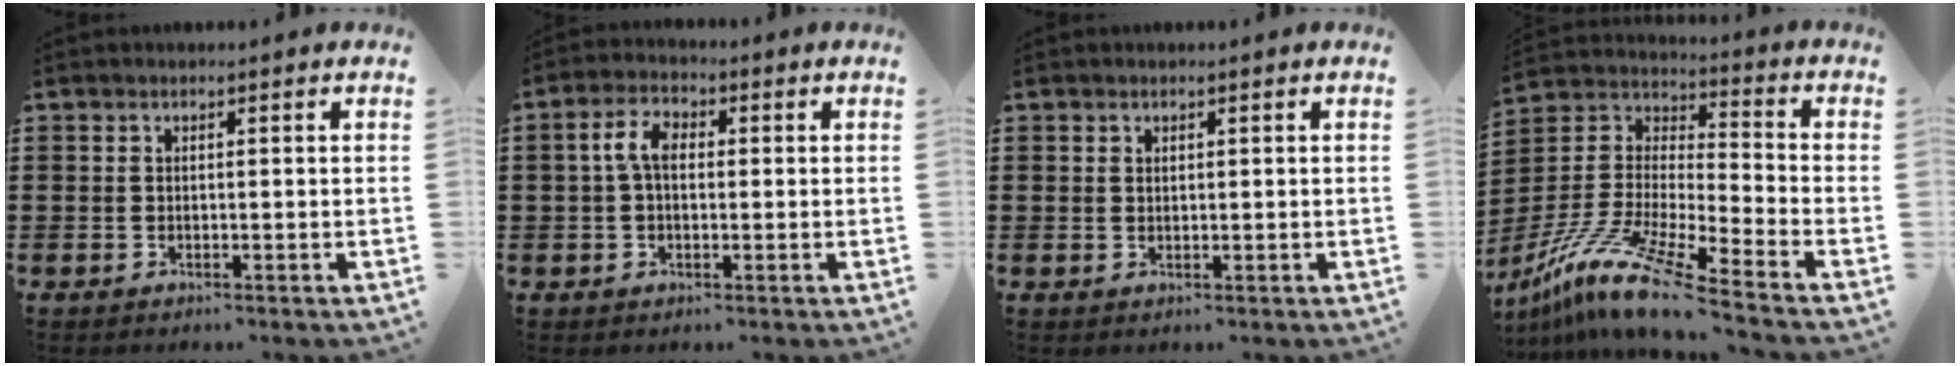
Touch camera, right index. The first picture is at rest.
{"total": 4.6, "force": [0.3, 2.6, 3.9], "torque": [-0.091, 0.006, -0.002]}
{"total": 0.6, "force": [0.4, 0.4, 0.2], "torque": [-0.004, 0.001, 0.009]}
{"total": 12.1, "force": [-10.1, -0.1, 6.6], "torque": [-0.147, -0.004, -0.207]}